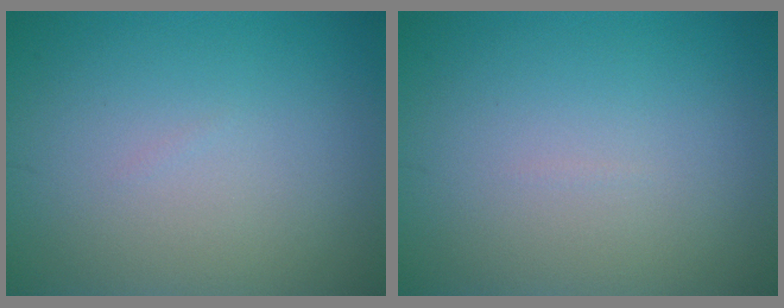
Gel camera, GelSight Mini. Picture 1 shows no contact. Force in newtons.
{"total": 0.0}